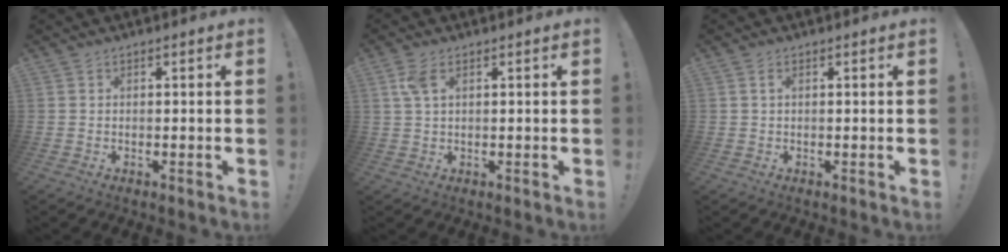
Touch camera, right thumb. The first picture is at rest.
{"total": 4.1, "force": [1.6, 1.9, 3.3], "torque": [-0.062, 0.003, 0.029]}
{"total": 1.1, "force": [0.3, 0.4, 1.0], "torque": [-0.013, 0.000, 0.003]}